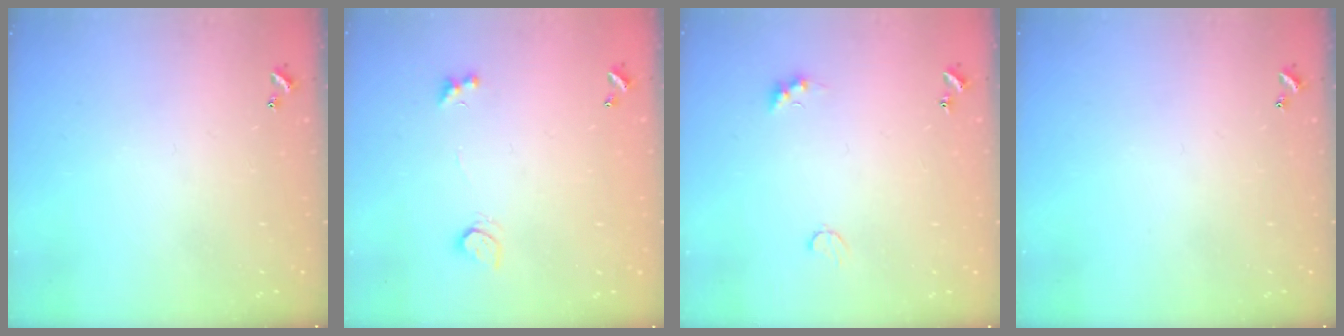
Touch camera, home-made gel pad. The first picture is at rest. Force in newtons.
{"total": 2.6, "press": 2.4, "slide": 1.2}
{"total": 3.5, "press": 3.4, "slide": 0.8}
{"total": 0.0}